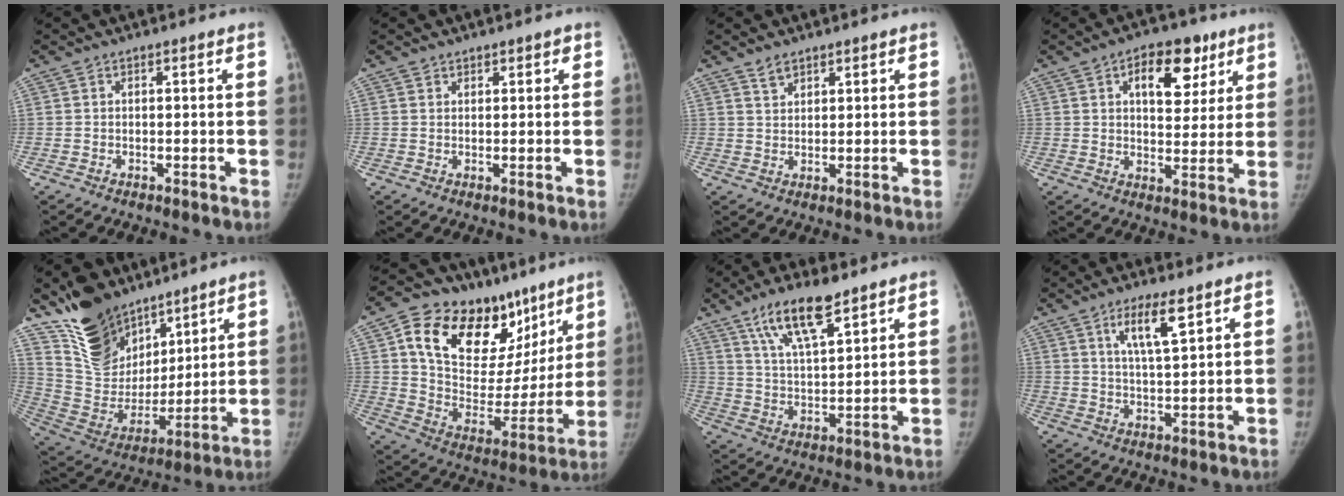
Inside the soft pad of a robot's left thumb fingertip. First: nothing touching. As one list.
[{"total": 1.5, "force": [1.1, 1.1, 0.2], "torque": [0.017, -0.004, 0.011]}, {"total": 3.0, "force": [2.3, 1.6, 0.9], "torque": [-0.005, -0.015, 0.044]}, {"total": 11.5, "force": [5.4, 6.7, 7.6], "torque": [-0.068, -0.015, 0.077]}, {"total": 19.6, "force": [14.0, 11.2, 8.0], "torque": [-0.092, -0.069, 0.266]}, {"total": 29.0, "force": [15.2, 16.6, 18.2], "torque": [-0.240, -0.015, 0.255]}, {"total": 12.4, "force": [8.1, 3.7, 8.6], "torque": [-0.136, -0.035, 0.151]}, {"total": 7.5, "force": [4.2, 1.6, 6.0], "torque": [-0.103, -0.027, 0.078]}]